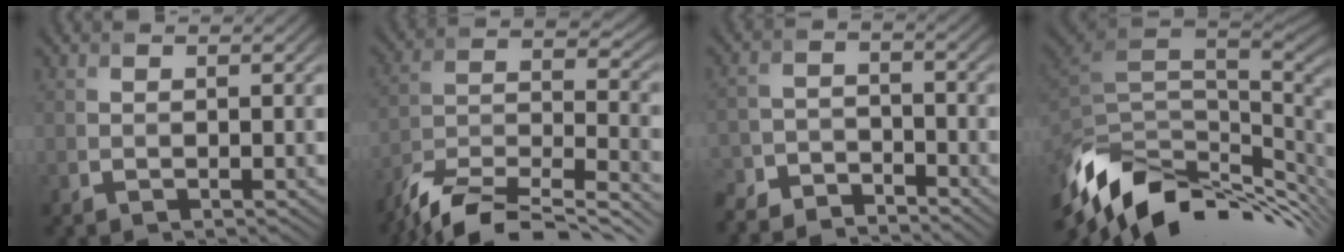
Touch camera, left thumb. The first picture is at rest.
{"total": 13.3, "force": [-11.0, 3.7, 6.5], "torque": [-0.136, 0.000, -0.199]}
{"total": 6.2, "force": [-5.9, 1.6, 1.2], "torque": [-0.026, -0.009, -0.122]}
{"total": 14.7, "force": [-6.0, 6.4, 11.7], "torque": [-0.238, -0.016, -0.112]}